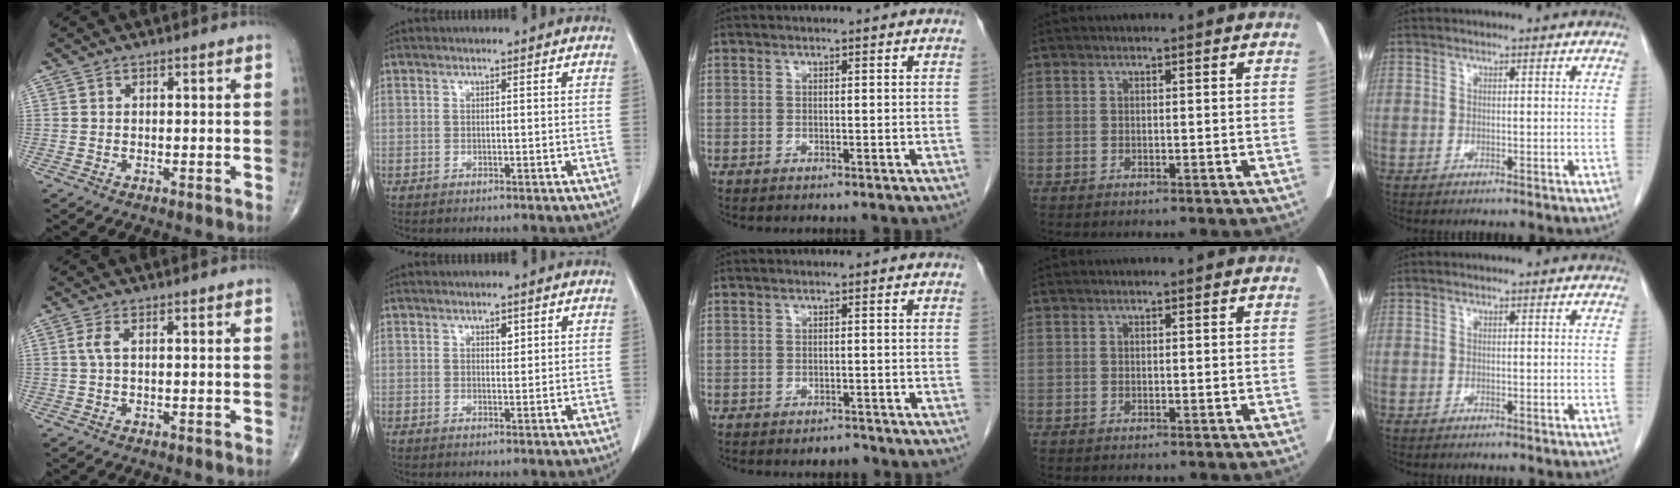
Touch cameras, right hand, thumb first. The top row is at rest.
{"thumb": {"total": 1.7, "force": [0.2, 0.3, 1.6], "torque": [-0.050, 0.005, 0.007]}, "index": {"total": 1.3, "force": [0.7, 0.7, 0.9], "torque": [-0.009, -0.003, 0.010]}, "middle": {"total": 1.5, "force": [-1.3, 0.6, 0.5], "torque": [-0.010, -0.001, -0.015]}}